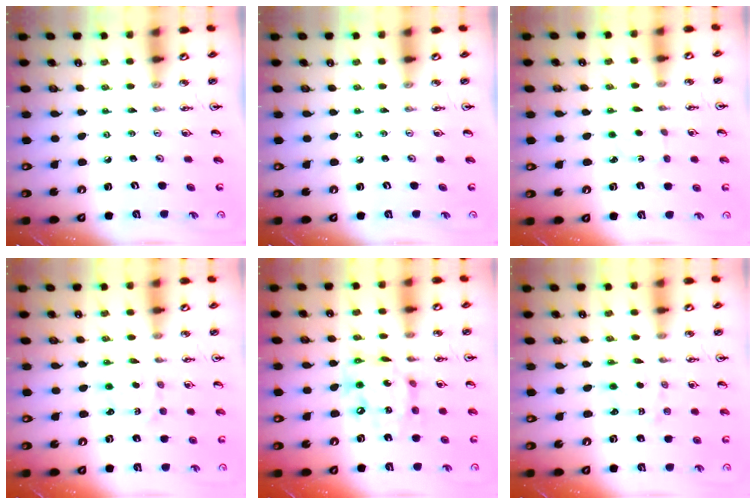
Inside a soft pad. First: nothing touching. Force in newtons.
{"total": 0.0}
{"total": 1.9, "press": 1.9, "slide": 0.4}
{"total": 2.1, "press": 2.1, "slide": 0.4}
{"total": 14.0, "press": 13.9, "slide": 1.0}
{"total": 1.9, "press": 1.8, "slide": 0.6}